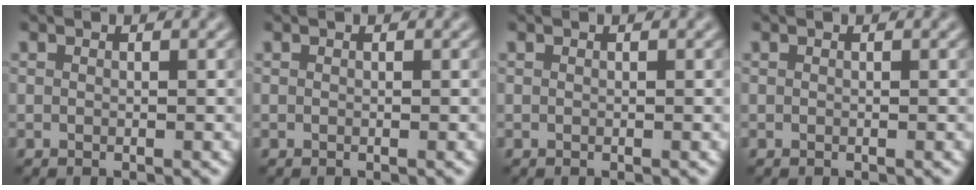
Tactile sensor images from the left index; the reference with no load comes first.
{"total": 0.0}
{"total": 0.0}
{"total": 0.0}